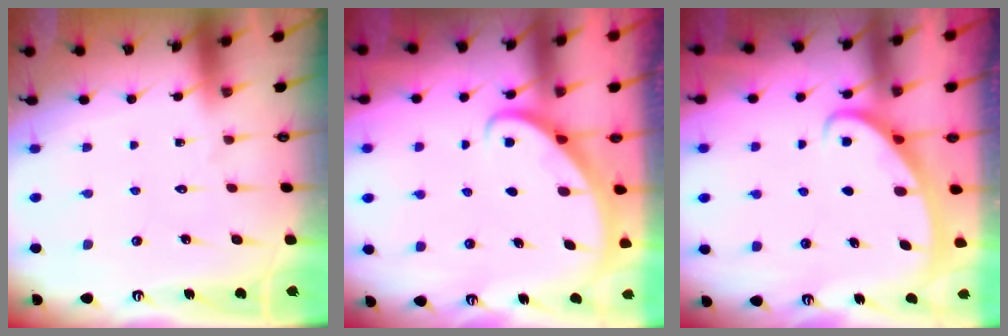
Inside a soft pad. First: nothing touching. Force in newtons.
{"total": 2.9, "press": 2.9, "slide": 0.2}
{"total": 2.6, "press": 2.6, "slide": 0.4}